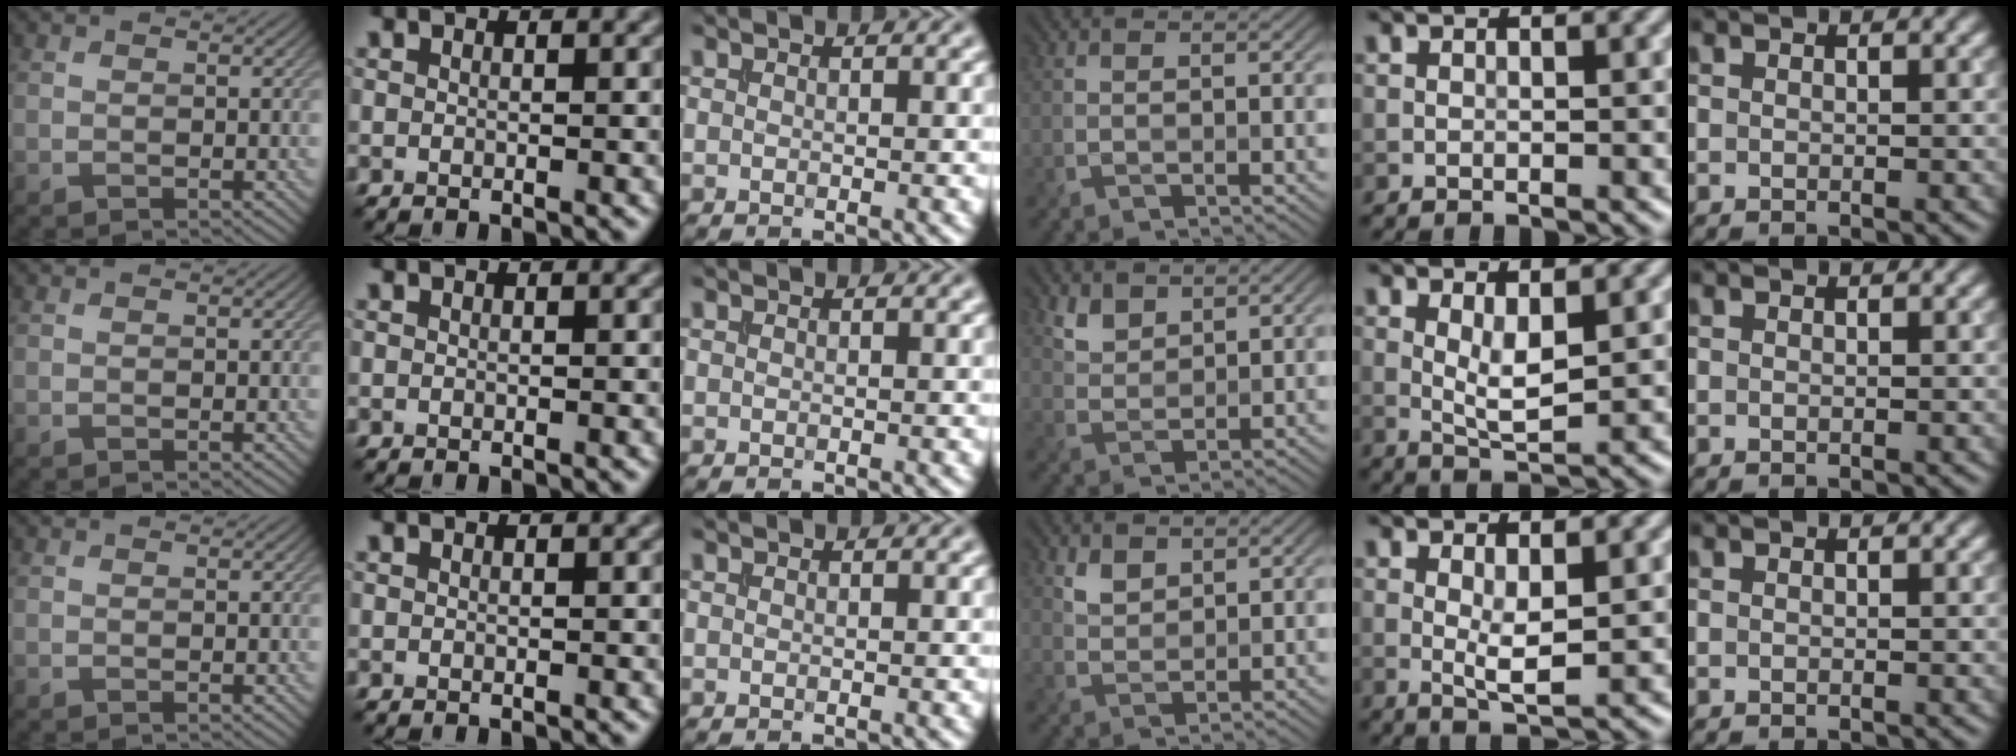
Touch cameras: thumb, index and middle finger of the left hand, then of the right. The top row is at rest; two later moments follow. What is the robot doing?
{"motion": "extract", "object": "file holder"}